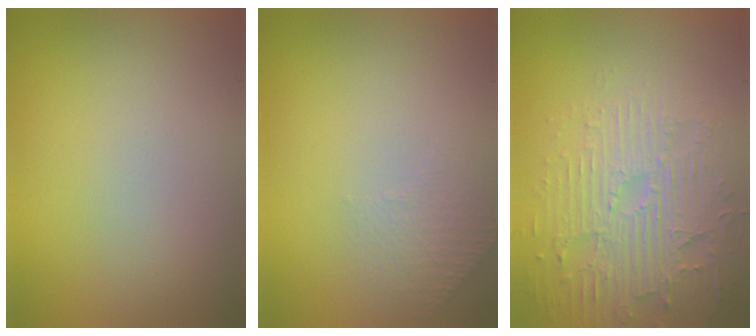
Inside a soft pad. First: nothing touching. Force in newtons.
{"total": 1.2, "press": 0.7, "slide": 0.9}
{"total": 4.6, "press": 4.2, "slide": 1.9}